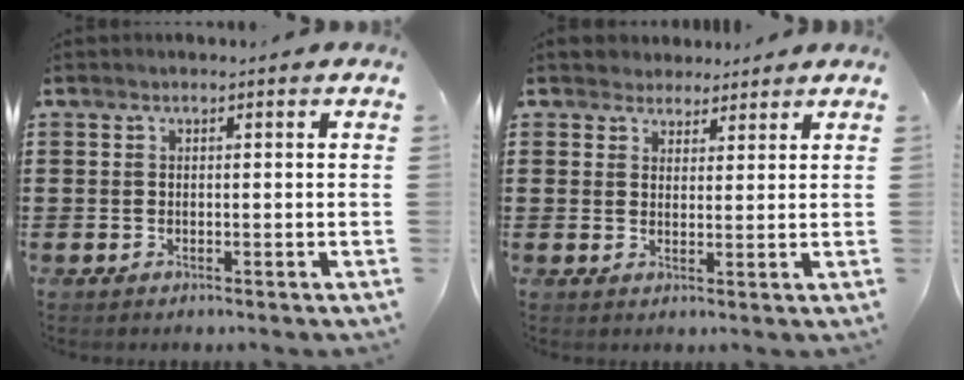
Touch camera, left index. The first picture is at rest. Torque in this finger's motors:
{"motor_torque": [0.03, -0.01, 0.05, 0.02]}